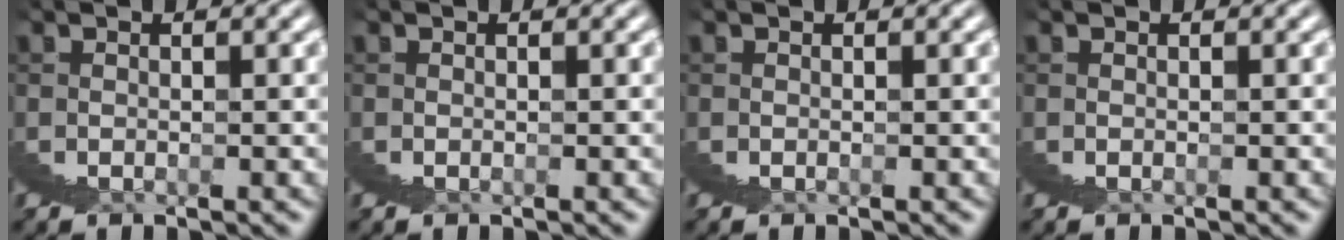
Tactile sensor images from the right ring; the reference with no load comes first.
{"total": 0.0}
{"total": 0.0}
{"total": 0.0}